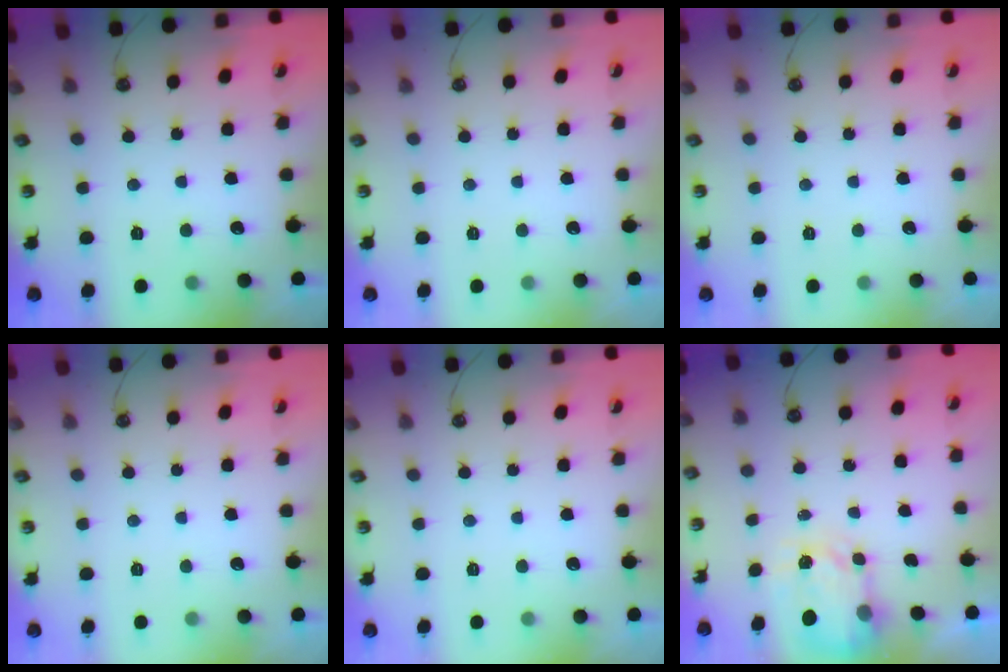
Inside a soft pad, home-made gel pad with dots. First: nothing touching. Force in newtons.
{"total": 0.0}
{"total": 0.0}
{"total": 0.0}
{"total": 0.0}
{"total": 4.0, "press": 3.9, "slide": 0.5}